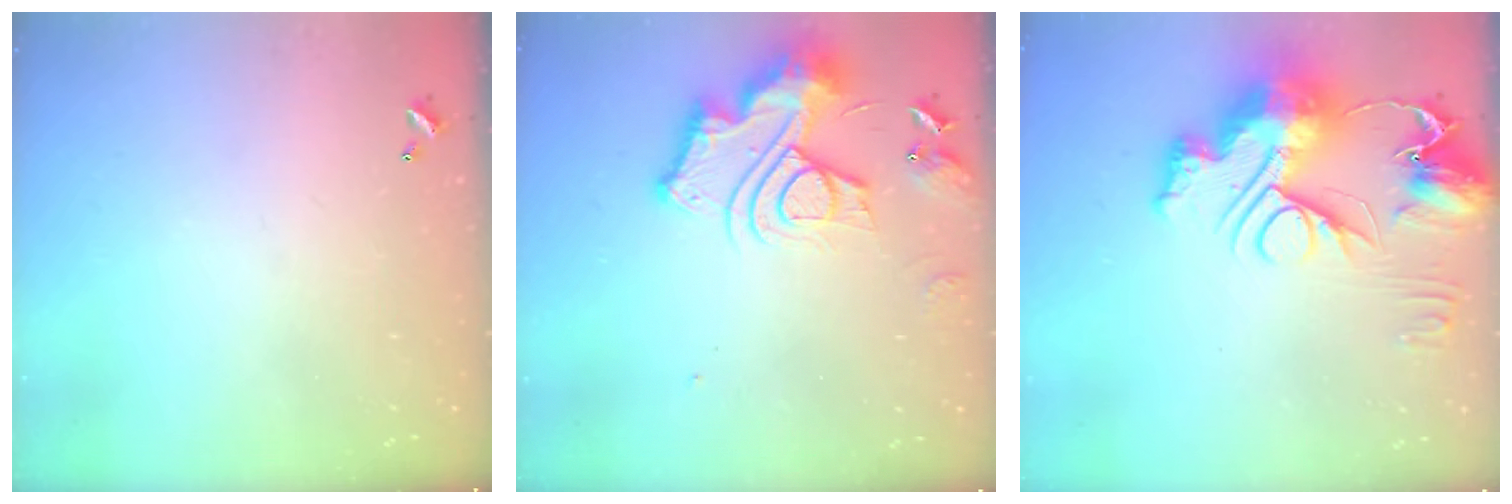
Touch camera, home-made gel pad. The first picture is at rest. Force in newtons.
{"total": 15.5, "press": 15.4, "slide": 1.4}
{"total": 20.0, "press": 19.9, "slide": 1.9}